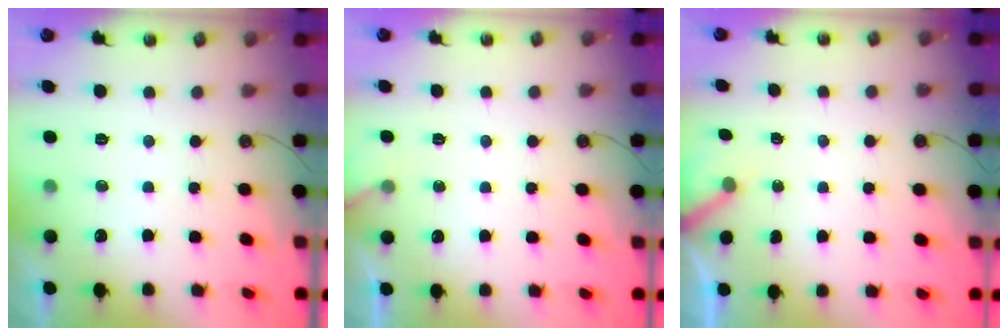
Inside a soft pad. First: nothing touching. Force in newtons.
{"total": 4.2, "press": 4.2, "slide": 0.3}
{"total": 2.8, "press": 2.8, "slide": 0.3}